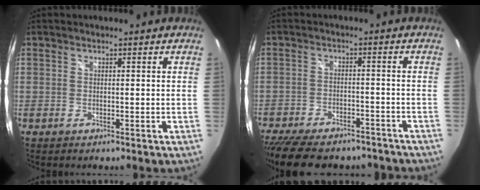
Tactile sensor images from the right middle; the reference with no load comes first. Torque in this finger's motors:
{"motor_torque": [1.03, -1.11, 0.49, 0.14]}